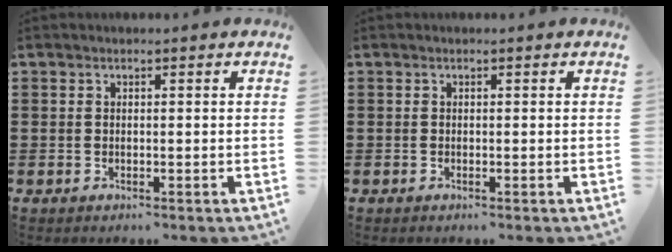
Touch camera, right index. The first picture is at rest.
{"total": 0.0}